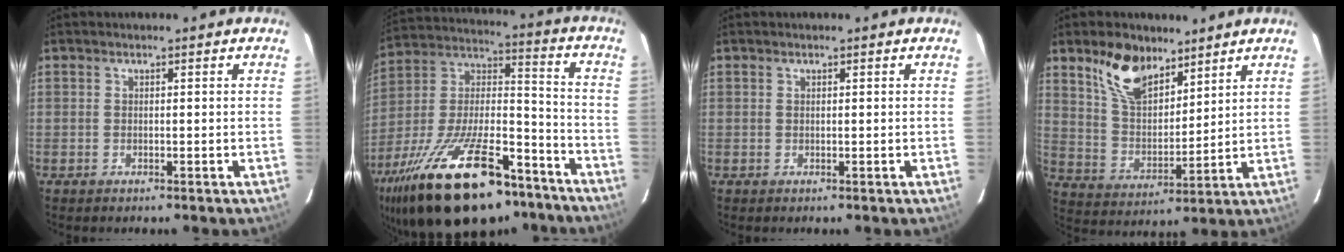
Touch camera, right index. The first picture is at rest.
{"total": 31.8, "force": [-21.1, 12.5, 20.2], "torque": [-0.375, -0.010, -0.323]}
{"total": 0.0}
{"total": 11.9, "force": [8.2, 5.8, 6.4], "torque": [-0.120, 0.010, 0.158]}